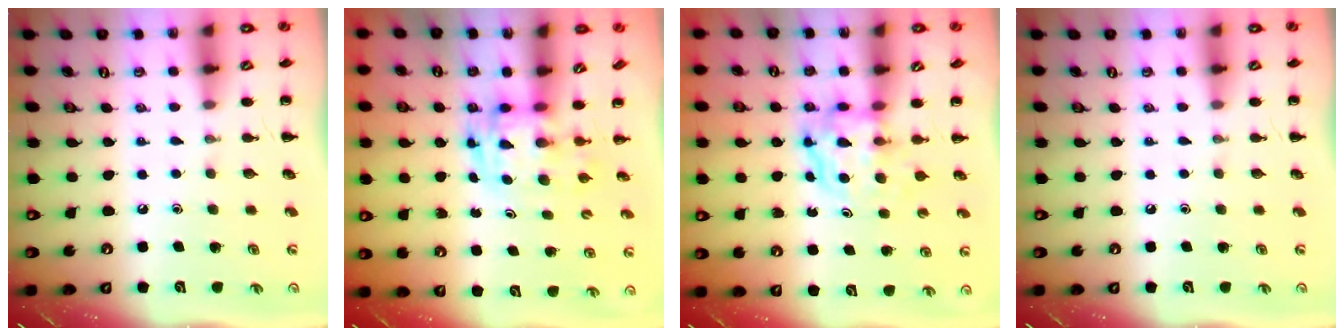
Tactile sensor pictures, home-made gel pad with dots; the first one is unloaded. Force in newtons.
{"total": 2.8, "press": 2.8, "slide": 0.5}
{"total": 4.0, "press": 4.0, "slide": 0.4}
{"total": 0.0}